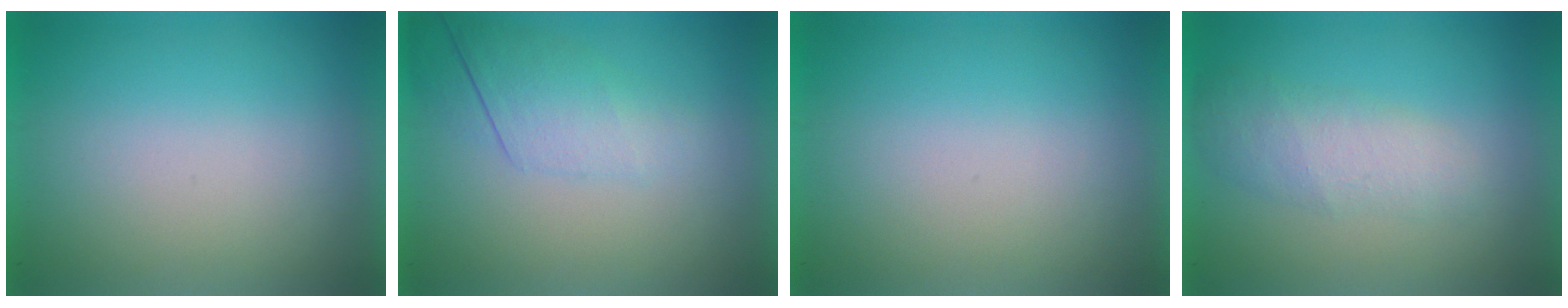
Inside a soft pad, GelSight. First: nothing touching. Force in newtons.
{"total": 2.3}
{"total": 0.0}
{"total": 2.3}